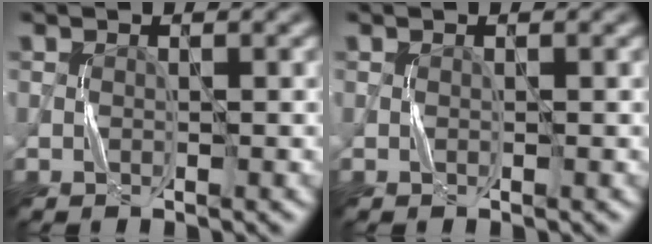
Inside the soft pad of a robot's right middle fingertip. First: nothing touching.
{"total": 0.0}